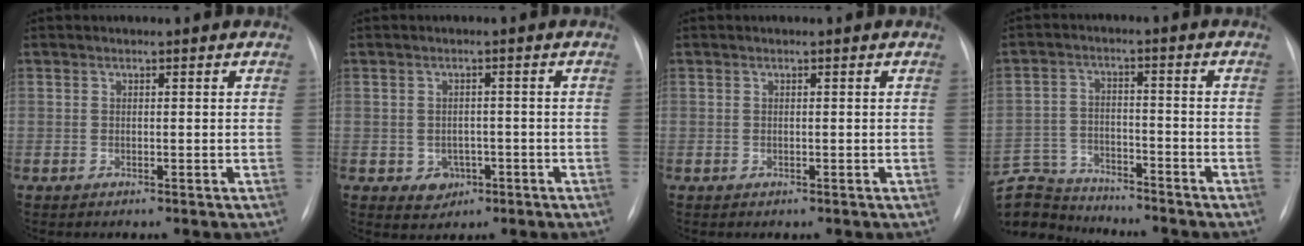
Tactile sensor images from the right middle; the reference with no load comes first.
{"total": 3.4, "force": [-1.3, 2.8, 1.3], "torque": [-0.011, 0.006, -0.009]}
{"total": 0.0}
{"total": 13.6, "force": [-12.9, 3.1, 2.9], "torque": [-0.077, 0.016, -0.216]}